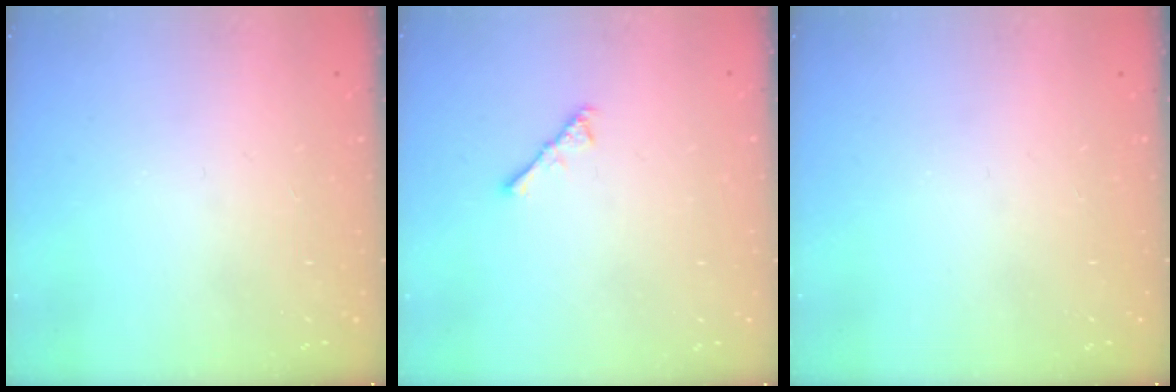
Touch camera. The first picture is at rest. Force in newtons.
{"total": 3.4, "press": 3.4, "slide": 0.6}
{"total": 0.0}